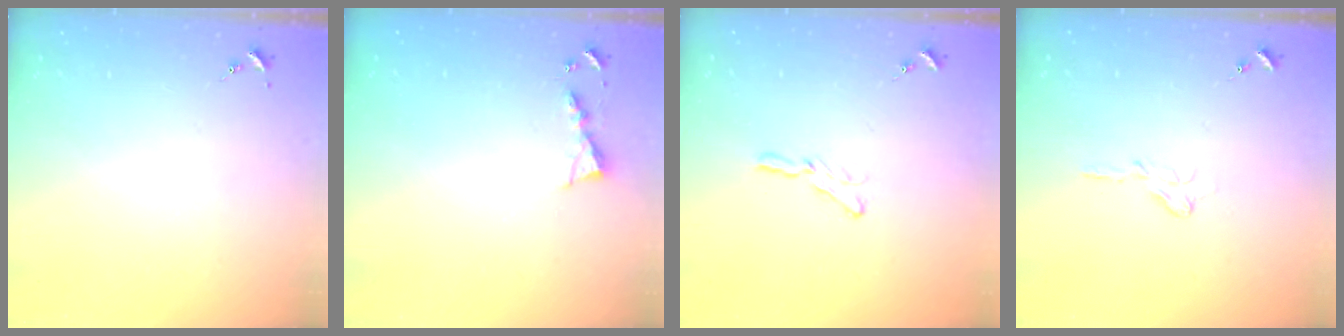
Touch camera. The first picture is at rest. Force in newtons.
{"total": 4.9, "press": 4.9, "slide": 0.5}
{"total": 5.6, "press": 5.6, "slide": 0.5}
{"total": 5.5, "press": 5.5, "slide": 0.5}